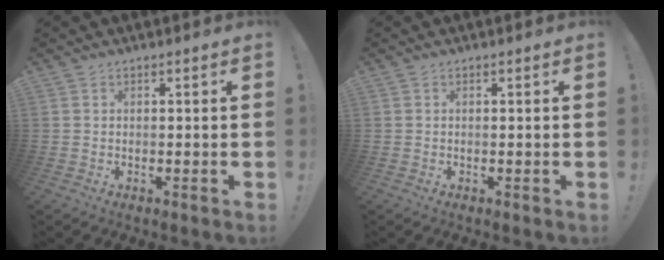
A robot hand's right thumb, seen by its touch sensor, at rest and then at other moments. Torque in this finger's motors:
{"motor_torque": [-0.11, -0.22, 0.01, 0.14, -0.05]}